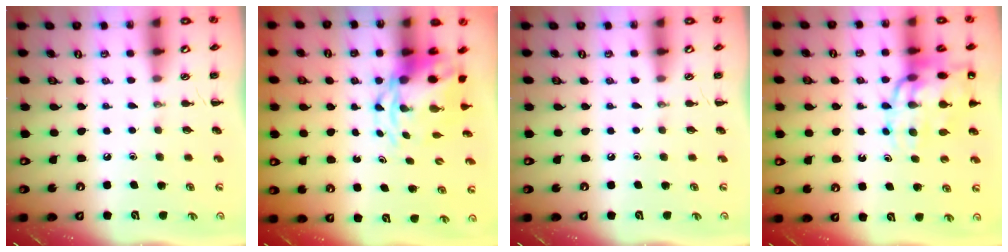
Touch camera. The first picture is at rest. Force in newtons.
{"total": 6.0, "press": 5.9, "slide": 1.5}
{"total": 0.0}
{"total": 16.4, "press": 16.0, "slide": 3.3}